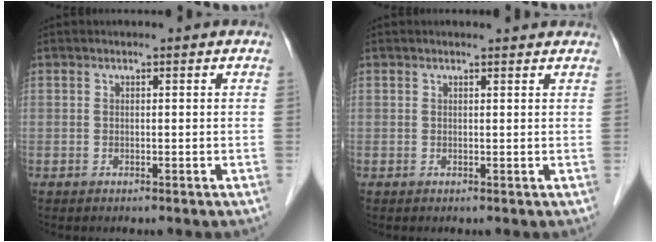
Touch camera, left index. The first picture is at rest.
{"total": 3.2, "force": [3.1, 0.4, 0.9], "torque": [-0.014, 0.013, 0.030]}